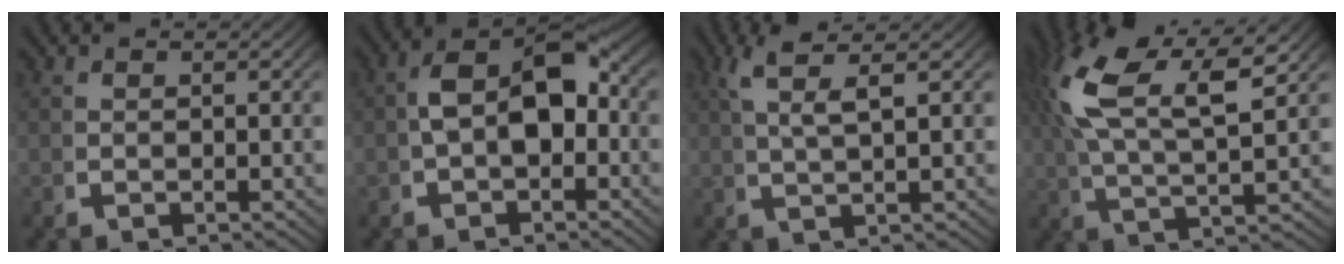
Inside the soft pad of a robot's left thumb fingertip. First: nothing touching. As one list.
[{"total": 8.6, "force": [0.0, 5.3, 6.7], "torque": [-0.108, -0.009, 0.003]}, {"total": 4.4, "force": [3.0, 0.7, 3.1], "torque": [-0.056, 0.016, 0.049]}, {"total": 10.0, "force": [3.6, 4.8, 8.0], "torque": [-0.161, 0.000, 0.059]}]